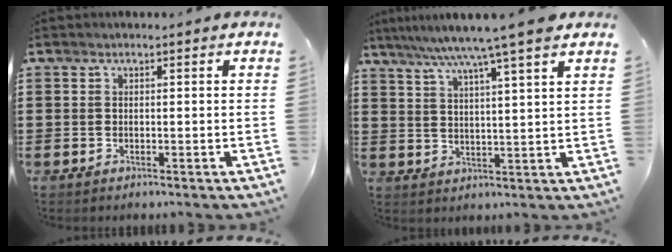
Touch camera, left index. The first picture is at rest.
{"total": 7.6, "force": [5.9, -1.2, 4.7], "torque": [-0.107, -0.022, 0.098]}